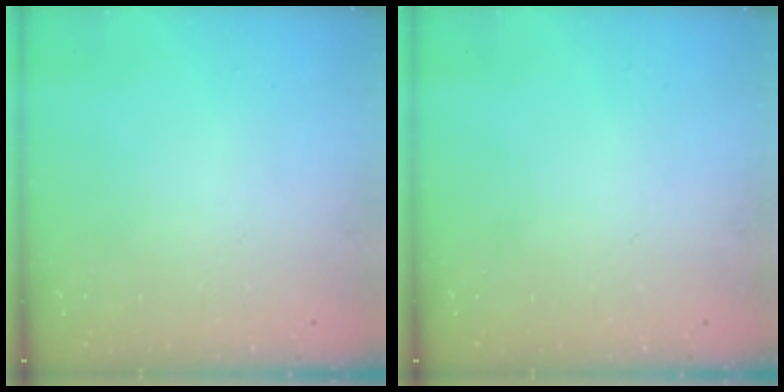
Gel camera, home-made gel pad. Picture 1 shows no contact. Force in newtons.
{"total": 0.0}